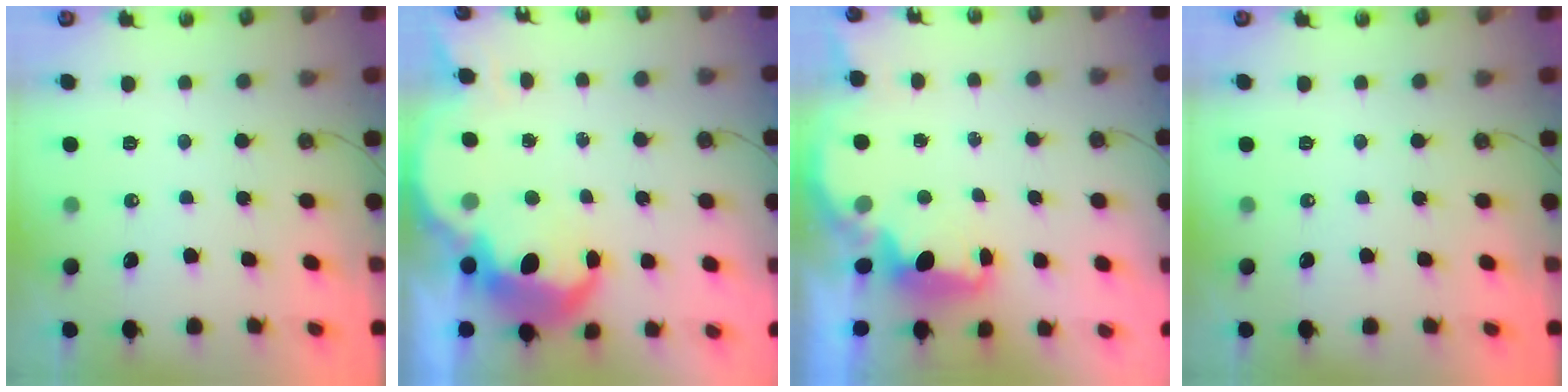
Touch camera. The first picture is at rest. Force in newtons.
{"total": 9.1, "press": 9.1, "slide": 0.3}
{"total": 2.2, "press": 2.0, "slide": 0.8}
{"total": 0.0}